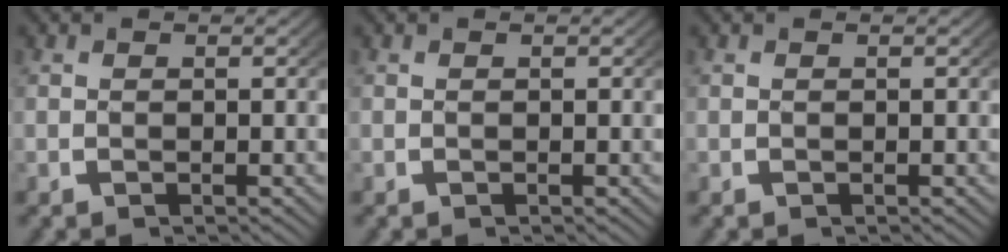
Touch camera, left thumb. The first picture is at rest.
{"total": 0.0}
{"total": 0.0}